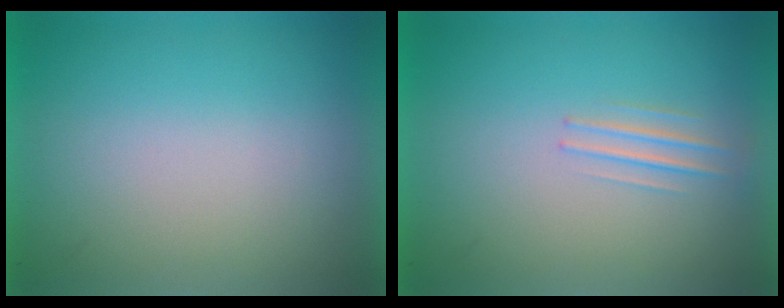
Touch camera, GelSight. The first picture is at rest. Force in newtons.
{"total": 1.3}